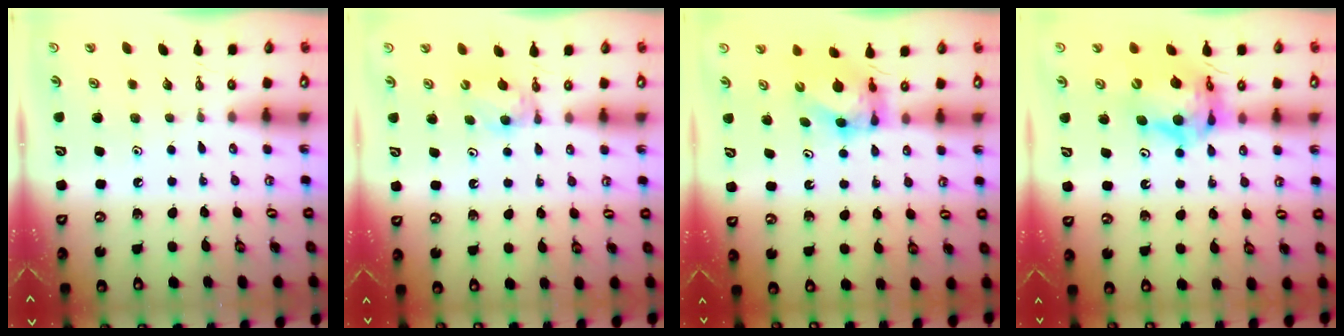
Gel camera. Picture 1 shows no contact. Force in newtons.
{"total": 5.1, "press": 5.0, "slide": 0.6}
{"total": 5.6, "press": 5.6, "slide": 0.3}
{"total": 14.9, "press": 14.8, "slide": 1.7}